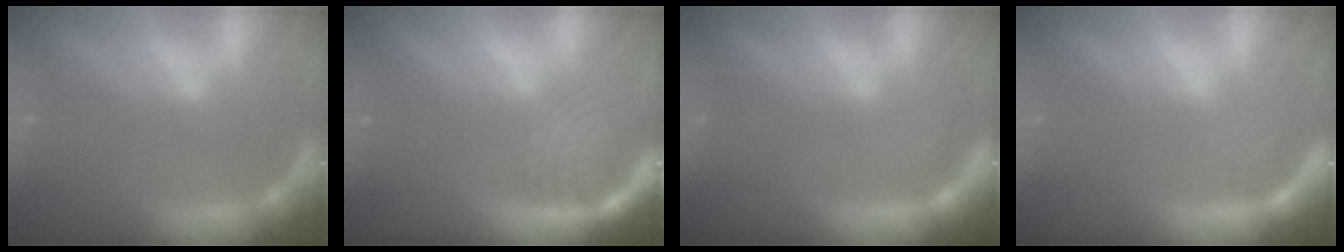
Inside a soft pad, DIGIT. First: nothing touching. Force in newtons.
{"total": 7.1}
{"total": 2.0}
{"total": 2.5}